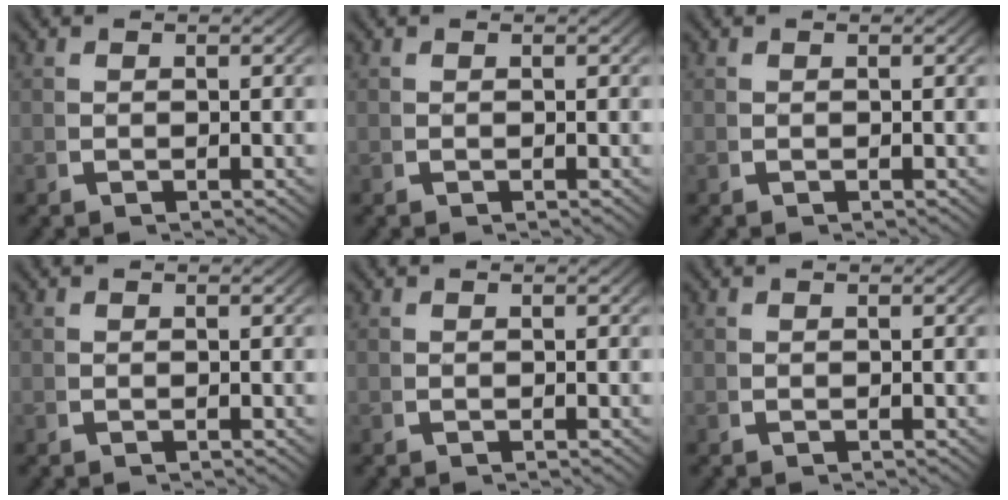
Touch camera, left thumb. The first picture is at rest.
{"total": 0.0}
{"total": 0.0}
{"total": 0.0}
{"total": 0.0}
{"total": 0.0}